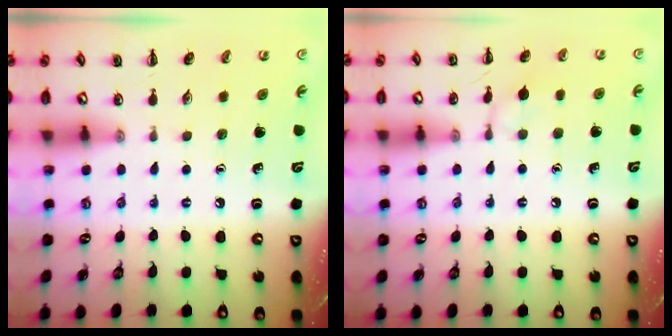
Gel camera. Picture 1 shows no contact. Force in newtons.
{"total": 5.4, "press": 5.1, "slide": 1.9}